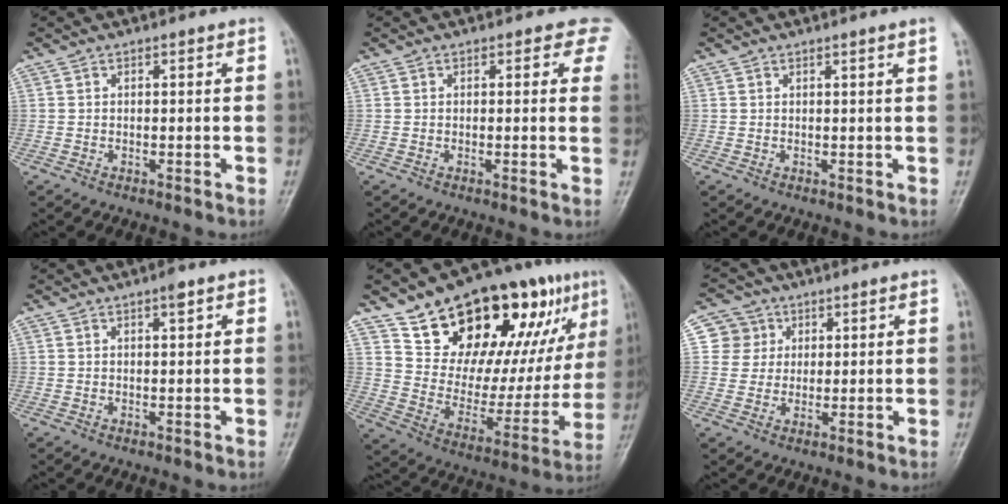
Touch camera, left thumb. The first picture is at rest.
{"total": 3.8, "force": [2.2, 2.3, 2.0], "torque": [0.012, -0.006, 0.005]}
{"total": 1.4, "force": [0.9, -0.5, 1.0], "torque": [-0.023, -0.006, 0.016]}
{"total": 1.8, "force": [0.9, 0.6, 1.5], "torque": [-0.019, 0.000, 0.009]}
{"total": 28.1, "force": [15.6, 12.6, 19.6], "torque": [-0.246, -0.033, 0.253]}
{"total": 5.5, "force": [1.8, 5.2, 0.1], "torque": [0.034, -0.002, 0.026]}